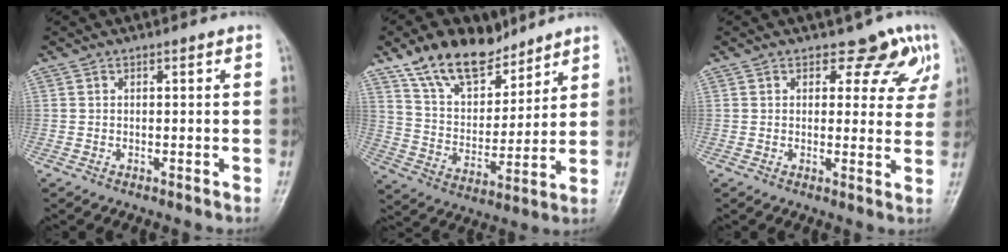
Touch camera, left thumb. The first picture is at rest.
{"total": 14.9, "force": [10.8, 7.8, 6.8], "torque": [-0.079, -0.055, 0.200]}
{"total": 6.5, "force": [4.6, 3.9, 2.3], "torque": [0.008, -0.029, 0.043]}